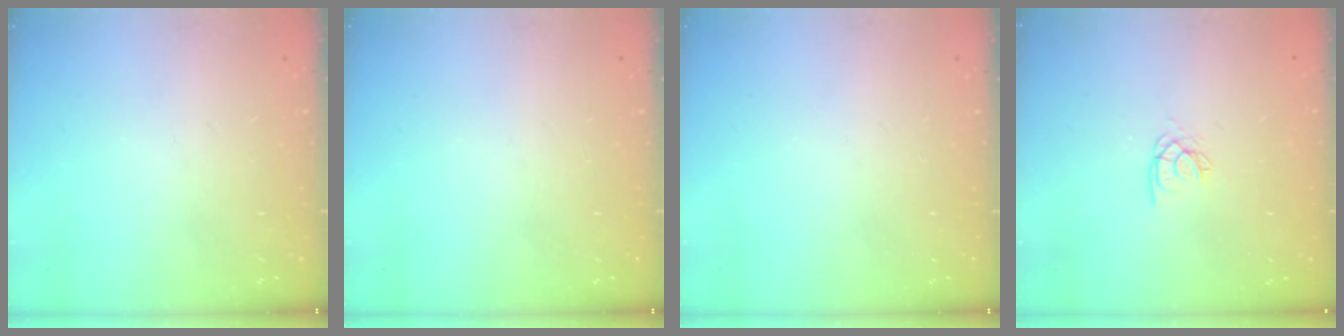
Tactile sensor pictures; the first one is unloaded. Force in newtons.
{"total": 0.0}
{"total": 0.0}
{"total": 2.5, "press": 2.5, "slide": 0.1}